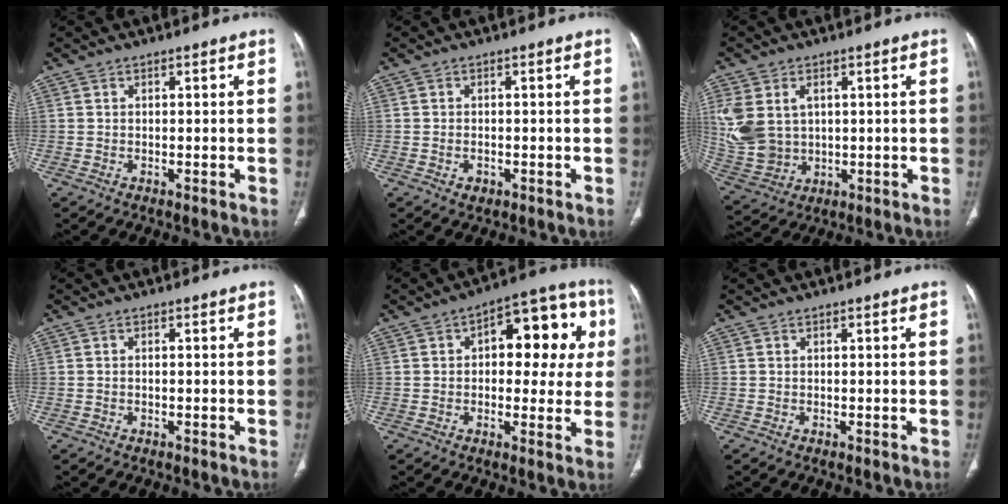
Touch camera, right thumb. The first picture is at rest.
{"total": 1.8, "force": [-0.6, 1.3, 1.1], "torque": [-0.013, 0.003, -0.005]}
{"total": 12.4, "force": [2.5, 9.0, 8.1], "torque": [-0.176, -0.001, 0.070]}
{"total": 0.0}
{"total": 16.3, "force": [3.3, 8.7, 13.4], "torque": [-0.123, 0.026, 0.036]}
{"total": 0.0}